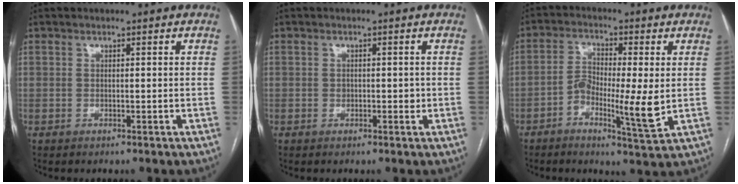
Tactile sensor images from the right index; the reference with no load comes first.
{"total": 1.4, "force": [-0.1, 1.1, 0.7], "torque": [-0.013, 0.005, 0.002]}
{"total": 8.0, "force": [-1.7, 1.6, 7.7], "torque": [-0.140, 0.001, -0.032]}